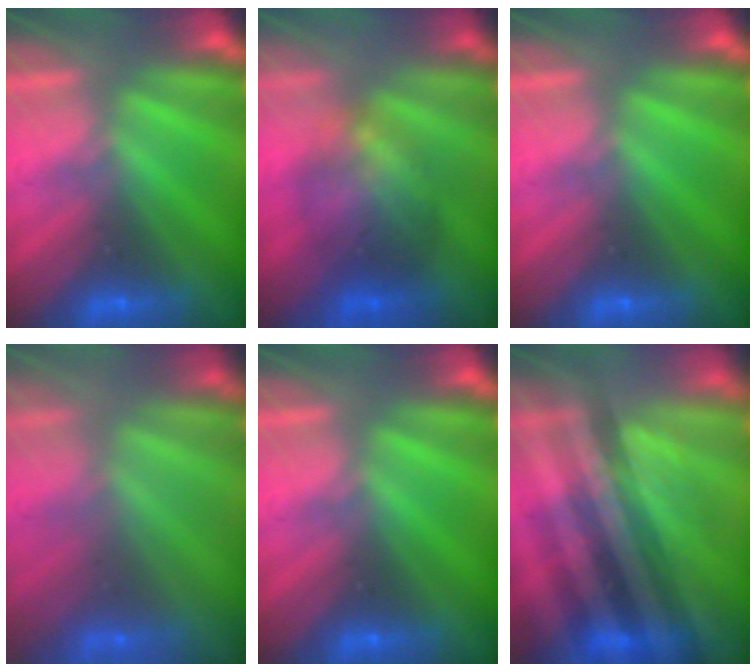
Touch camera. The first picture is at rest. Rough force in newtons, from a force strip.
{"total": 7.3}
{"total": 0.0}
{"total": 1.7}
{"total": 0.0}
{"total": 3.7}